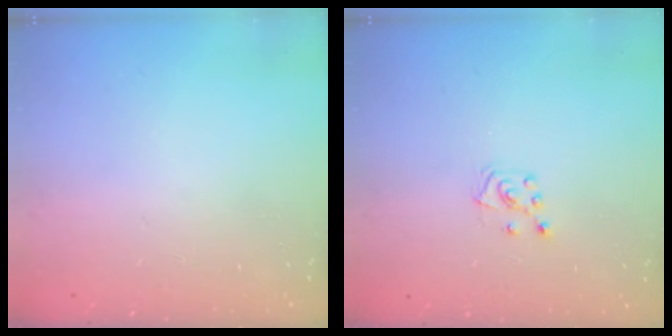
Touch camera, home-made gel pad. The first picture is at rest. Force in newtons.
{"total": 4.6, "press": 4.6, "slide": 0.5}